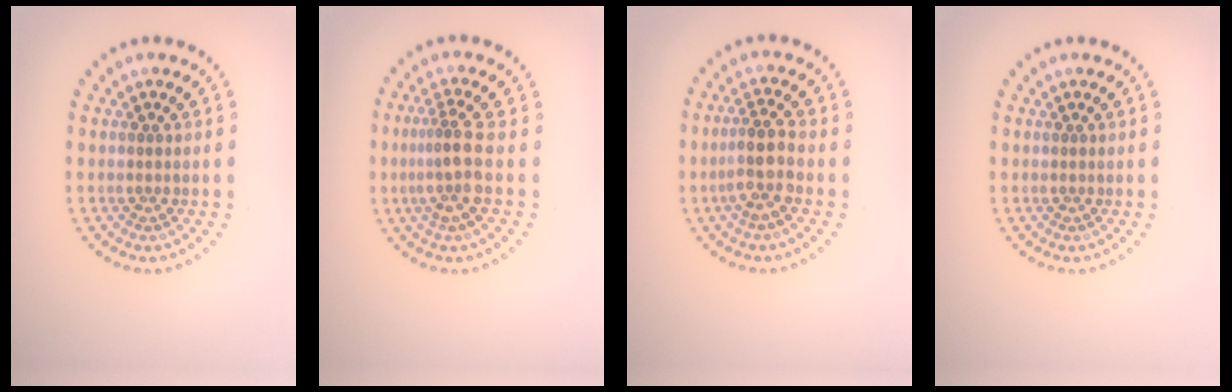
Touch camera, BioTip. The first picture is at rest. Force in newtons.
{"total": 3.0, "press": 2.3, "slide": 1.9}
{"total": 2.9, "press": 2.4, "slide": 1.6}
{"total": 0.0}